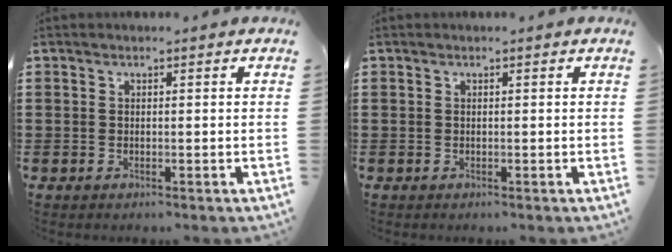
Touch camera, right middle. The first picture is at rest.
{"total": 0.0}